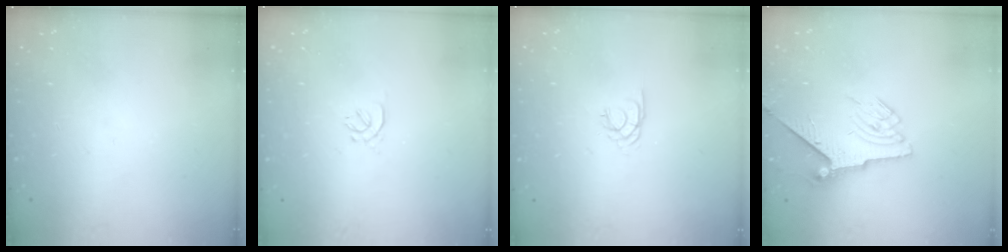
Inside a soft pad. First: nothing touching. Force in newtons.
{"total": 1.0, "press": 0.9, "slide": 0.4}
{"total": 1.7, "press": 1.7, "slide": 0.1}
{"total": 6.7, "press": 6.6, "slide": 1.0}